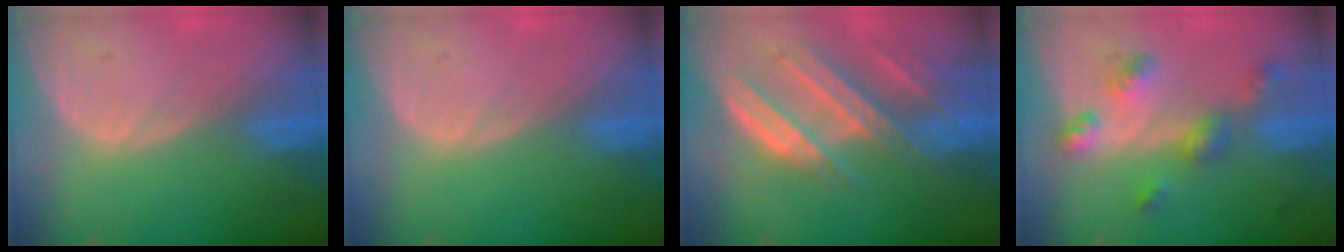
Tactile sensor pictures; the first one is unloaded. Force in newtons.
{"total": 0.0}
{"total": 9.2, "press": 8.3, "slide": 4.0}
{"total": 6.5, "press": 5.7, "slide": 3.1}